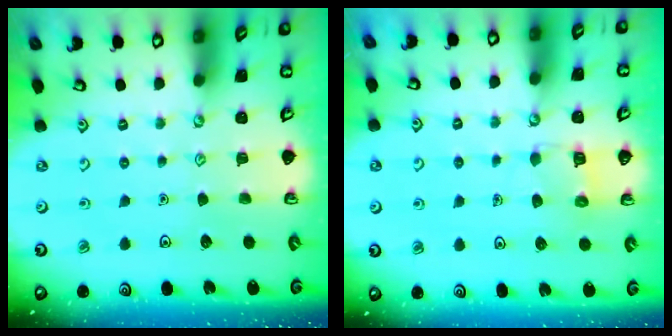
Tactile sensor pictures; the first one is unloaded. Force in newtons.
{"total": 4.8, "press": 4.8, "slide": 0.5}